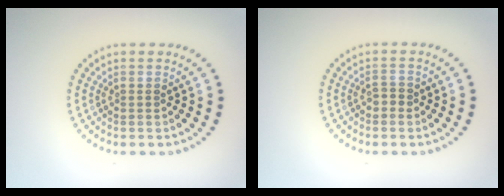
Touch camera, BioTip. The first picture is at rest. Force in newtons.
{"total": 0.9, "press": 0.8, "slide": 0.4}